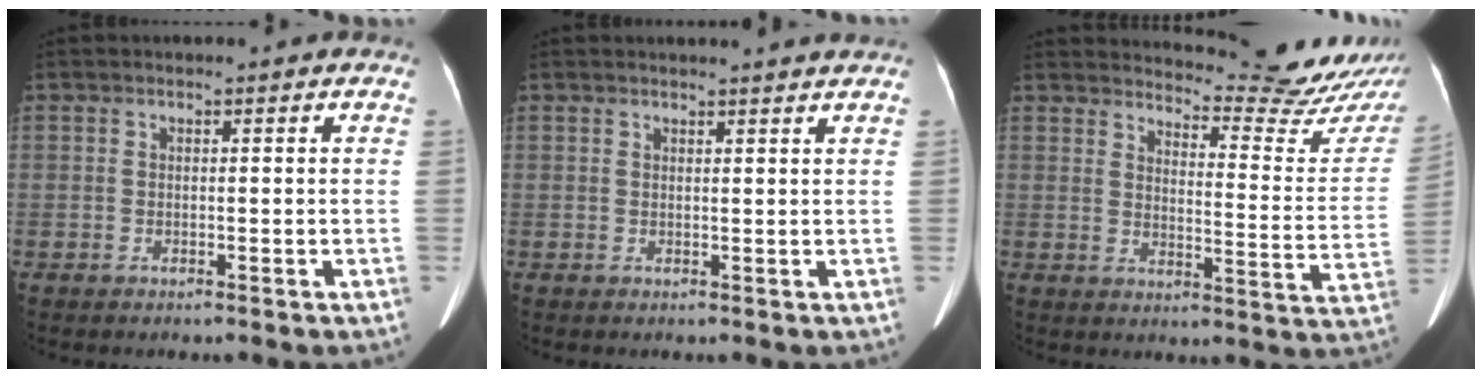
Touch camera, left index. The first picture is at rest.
{"total": 4.3, "force": [4.1, -0.4, 1.1], "torque": [-0.013, 0.006, 0.042]}
{"total": 16.7, "force": [16.4, 0.5, 3.4], "torque": [-0.037, -0.102, 0.185]}